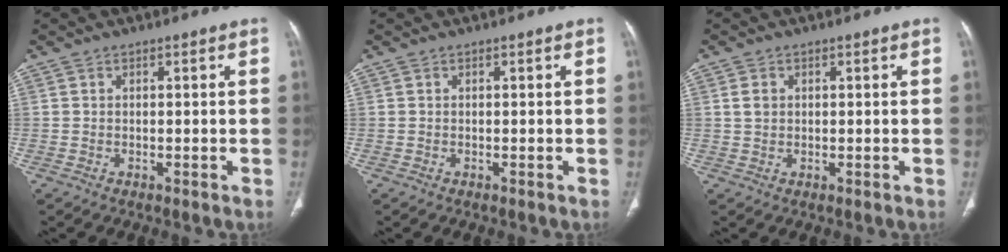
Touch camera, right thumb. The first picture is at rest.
{"total": 0.0}
{"total": 1.9, "force": [0.5, 1.5, 1.1], "torque": [-0.018, -0.001, 0.012]}